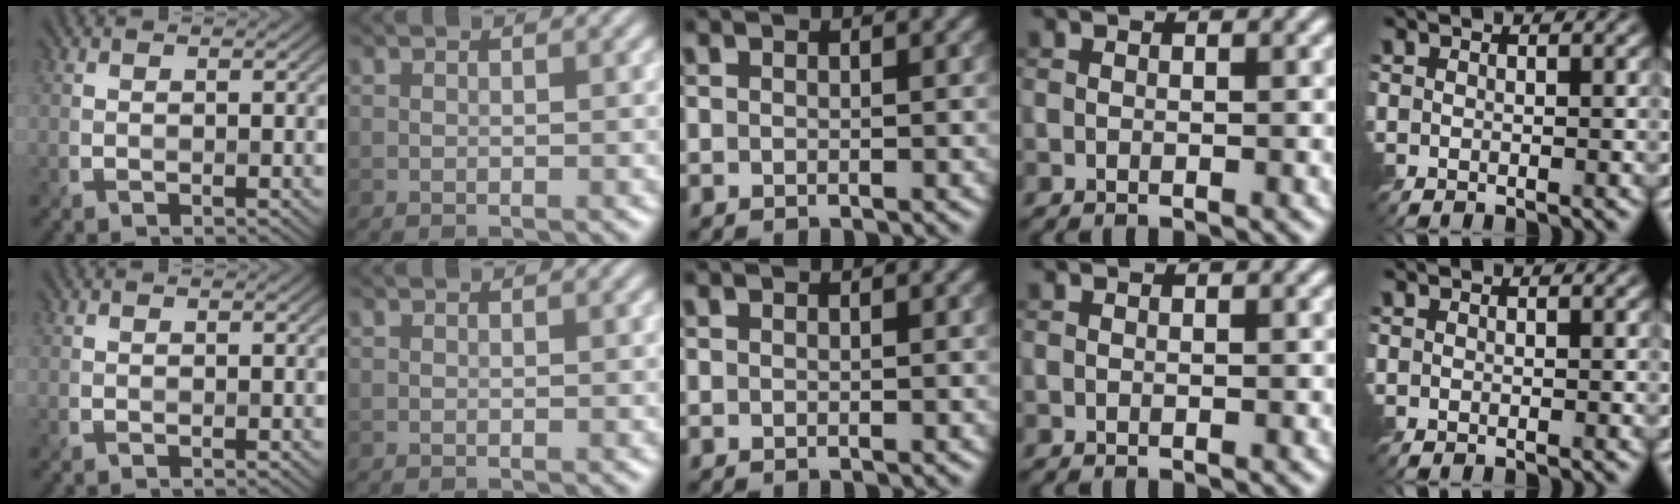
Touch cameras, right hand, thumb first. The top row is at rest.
{}